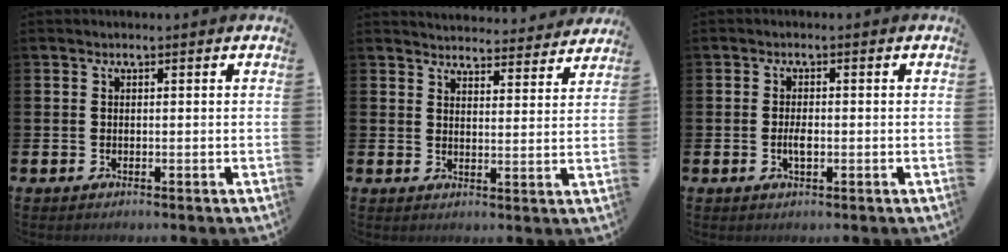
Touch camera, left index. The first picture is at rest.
{"total": 4.7, "force": [4.7, 0.6, 0.0], "torque": [-0.001, -0.039, 0.081]}
{"total": 2.1, "force": [-0.3, 0.9, 1.9], "torque": [-0.030, -0.001, -0.008]}